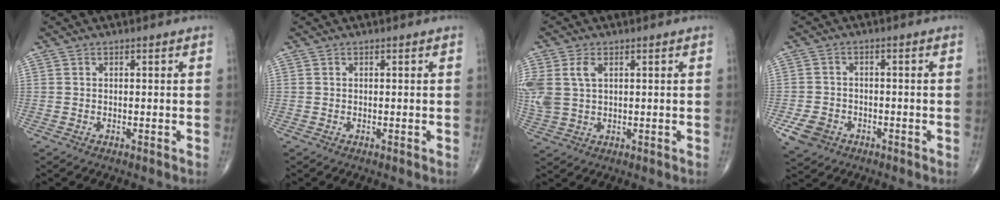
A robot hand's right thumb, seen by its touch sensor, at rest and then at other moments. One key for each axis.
{"total": 0.0}
{"total": 8.1, "fx": 2.2, "fy": 5.1, "fz": 6.0, "tx": -0.152, "ty": 0.008, "tz": 0.054}
{"total": 5.4, "fx": -2.6, "fy": 4.2, "fz": 2.2, "tx": -0.038, "ty": 0.011, "tz": -0.041}